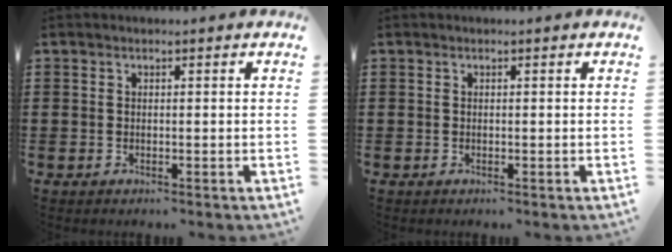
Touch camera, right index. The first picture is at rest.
{"total": 0.0}